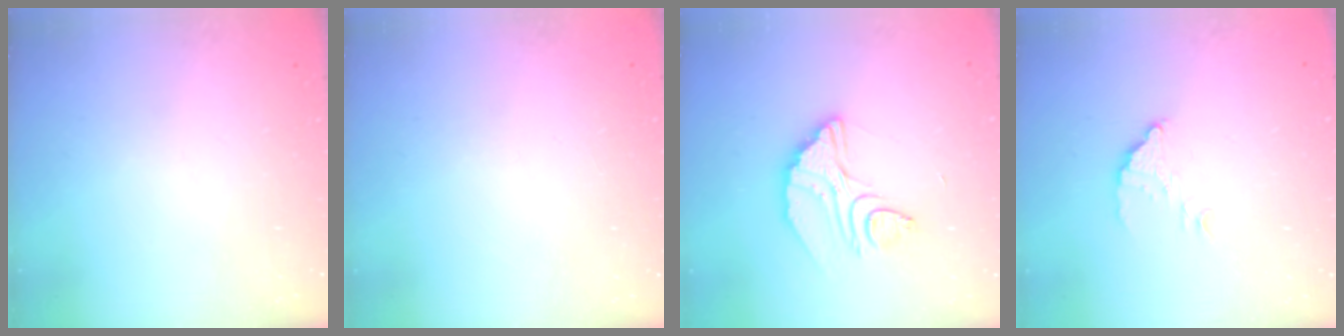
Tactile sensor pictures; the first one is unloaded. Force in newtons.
{"total": 2.3, "press": 2.3, "slide": 0.1}
{"total": 10.8, "press": 10.8, "slide": 1.0}
{"total": 2.2, "press": 2.2, "slide": 0.0}